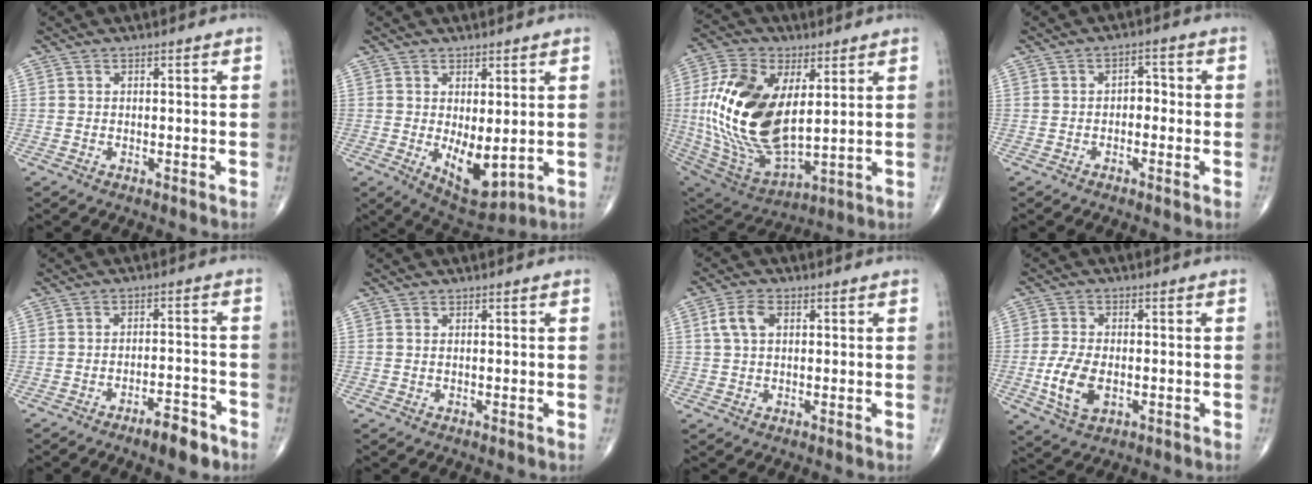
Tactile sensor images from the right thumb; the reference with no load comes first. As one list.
[{"total": 7.8, "force": [-0.6, 3.5, 7.0], "torque": [-0.091, -0.018, 0.009]}, {"total": 24.6, "force": [3.4, 13.1, 20.6], "torque": [-0.416, -0.025, 0.069]}, {"total": 2.8, "force": [-0.6, 2.0, 1.9], "torque": [-0.010, 0.016, -0.018]}, {"total": 6.1, "force": [-4.4, 1.7, 3.9], "torque": [-0.051, 0.028, -0.065]}, {"total": 0.0}, {"total": 4.8, "force": [1.3, 2.9, 3.6], "torque": [-0.077, 0.010, 0.023]}, {"total": 8.0, "force": [-1.9, 4.5, 6.3], "torque": [-0.126, -0.003, -0.033]}]